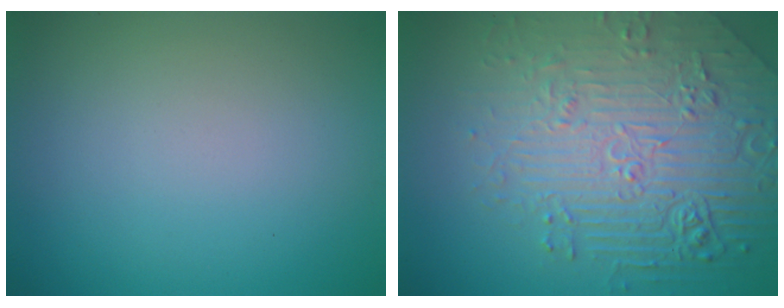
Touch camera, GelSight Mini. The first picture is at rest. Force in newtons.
{"total": 7.3, "press": 5.8, "slide": 4.5}